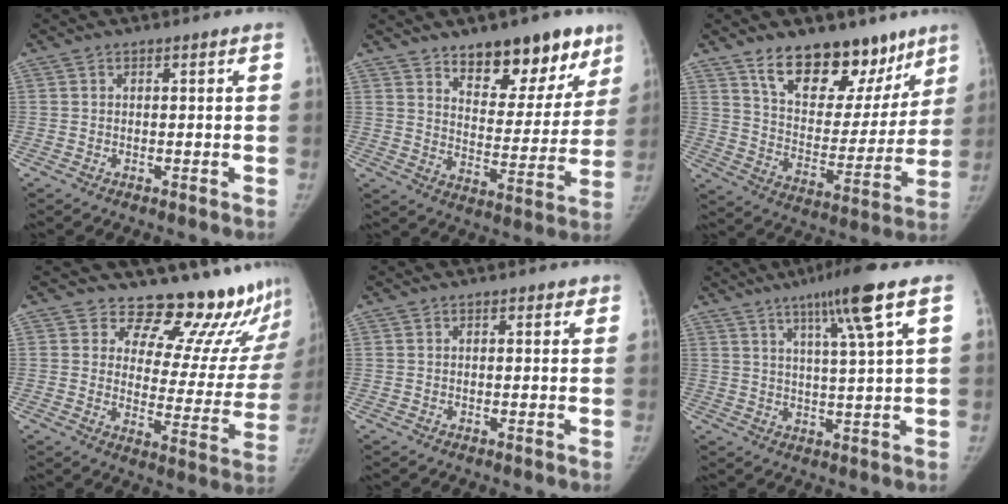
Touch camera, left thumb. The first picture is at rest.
{"total": 16.7, "force": [11.3, 8.2, 9.2], "torque": [-0.053, -0.069, 0.165]}
{"total": 19.9, "force": [13.4, 10.7, 10.1], "torque": [-0.085, -0.078, 0.212]}
{"total": 18.2, "force": [16.9, 5.8, 3.7], "torque": [0.017, -0.165, 0.196]}
{"total": 1.0, "force": [0.5, 0.7, 0.5], "torque": [0.005, 0.001, -0.001]}
{"total": 10.0, "force": [5.3, -0.6, 8.4], "torque": [-0.142, -0.019, 0.087]}